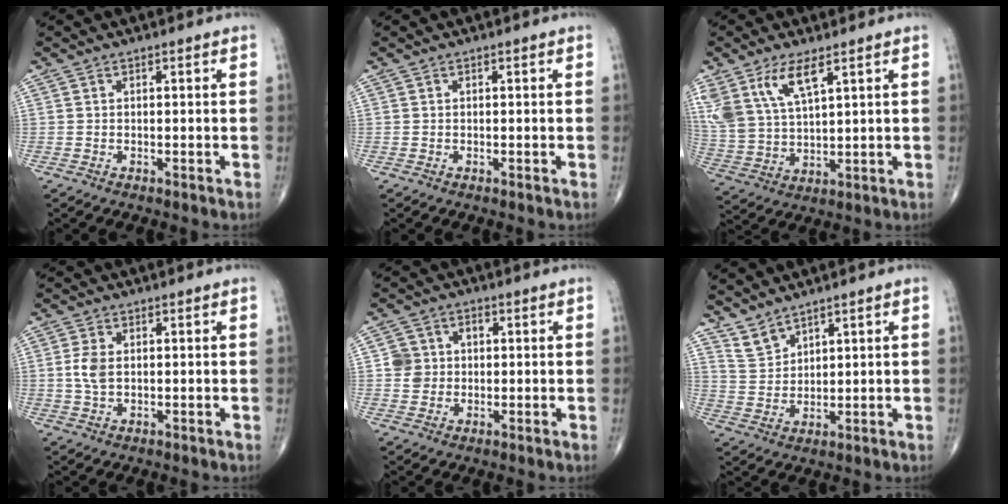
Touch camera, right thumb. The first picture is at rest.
{"total": 0.0}
{"total": 11.3, "force": [6.4, 4.5, 8.1], "torque": [-0.171, -0.018, 0.137]}
{"total": 3.8, "force": [0.4, 2.3, 3.0], "torque": [-0.067, 0.001, 0.007]}
{"total": 5.1, "force": [0.5, 4.9, 1.4], "torque": [0.002, 0.009, 0.005]}
{"total": 4.4, "force": [3.9, 1.5, 1.1], "torque": [-0.015, -0.025, 0.091]}